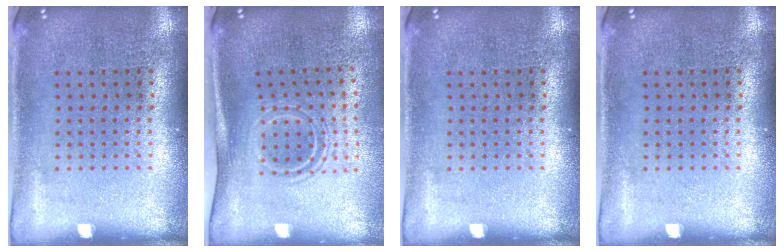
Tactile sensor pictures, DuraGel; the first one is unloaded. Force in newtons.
{"total": 1.8, "press": 1.2, "slide": 1.3}
{"total": 0.0}
{"total": 0.0}